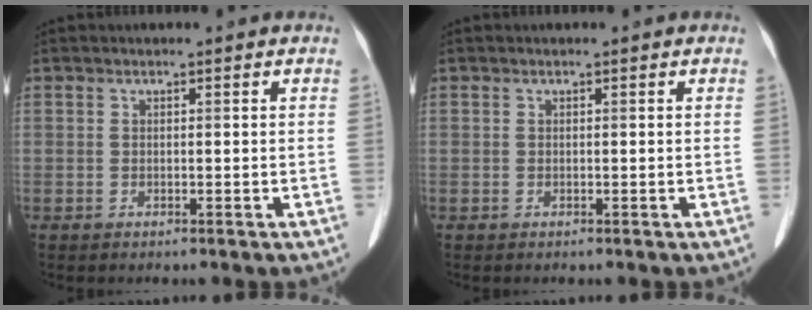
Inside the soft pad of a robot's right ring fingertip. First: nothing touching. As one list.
[{"total": 0.0}]